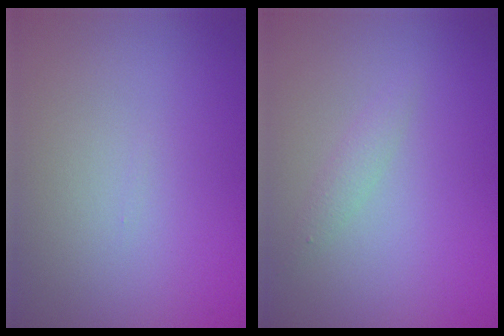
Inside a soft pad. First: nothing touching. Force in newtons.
{"total": 1.1, "press": 1.1, "slide": 0.1}